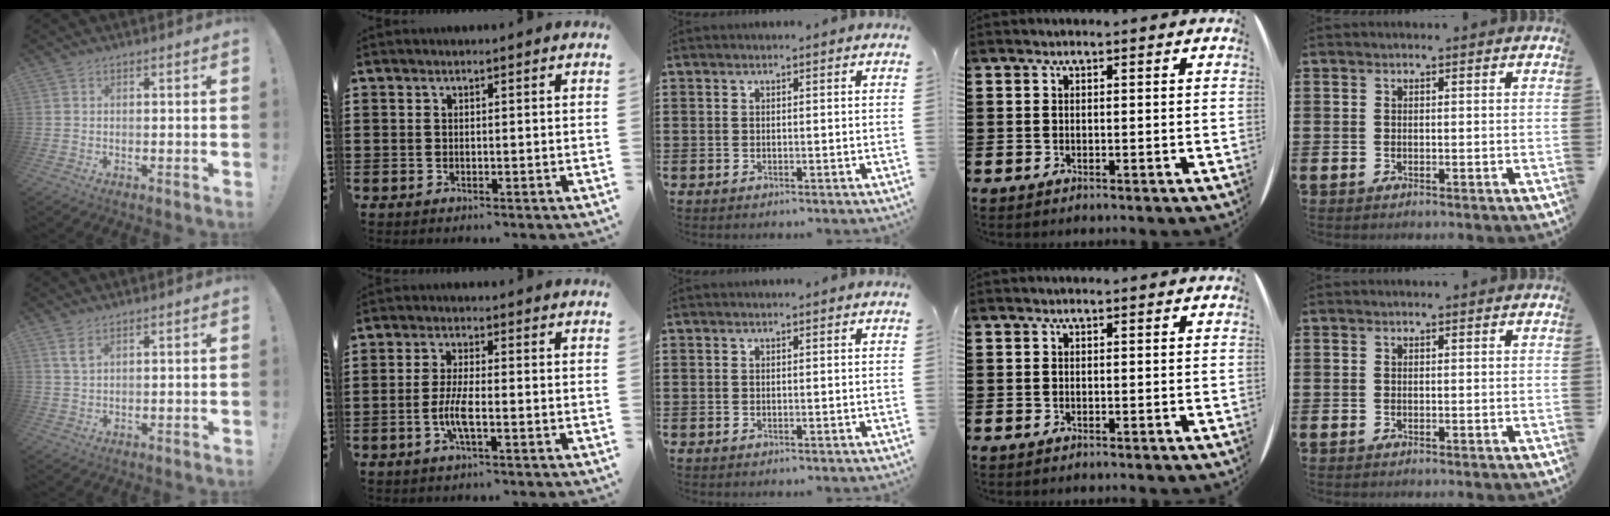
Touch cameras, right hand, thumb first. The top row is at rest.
{"thumb": {"total": 3.4, "force": [2.0, 1.2, 2.5], "torque": [-0.037, -0.013, 0.034]}, "index": {"total": 4.6, "force": [-1.5, 0.9, 4.2], "torque": [-0.093, -0.005, -0.033]}}